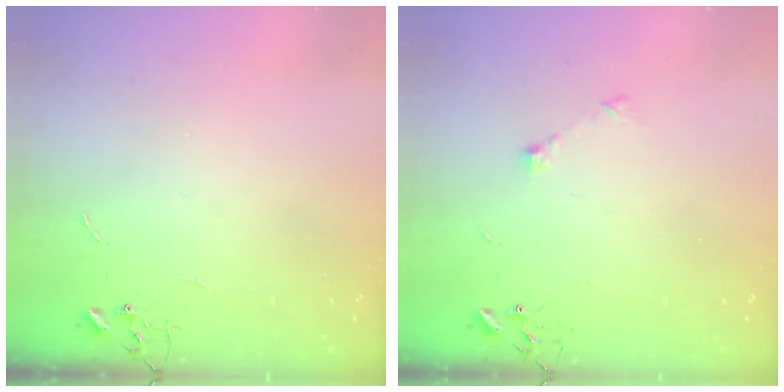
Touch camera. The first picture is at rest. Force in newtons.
{"total": 5.2, "press": 5.1, "slide": 1.1}